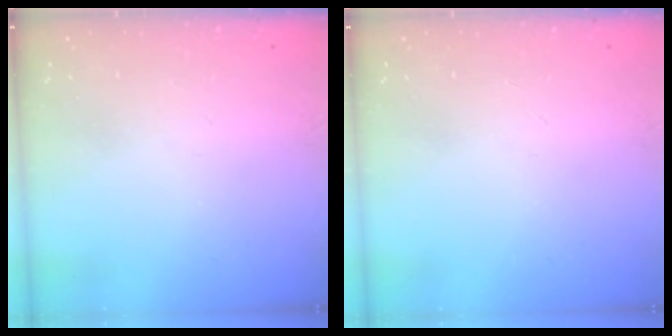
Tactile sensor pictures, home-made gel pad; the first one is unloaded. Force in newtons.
{"total": 0.0}